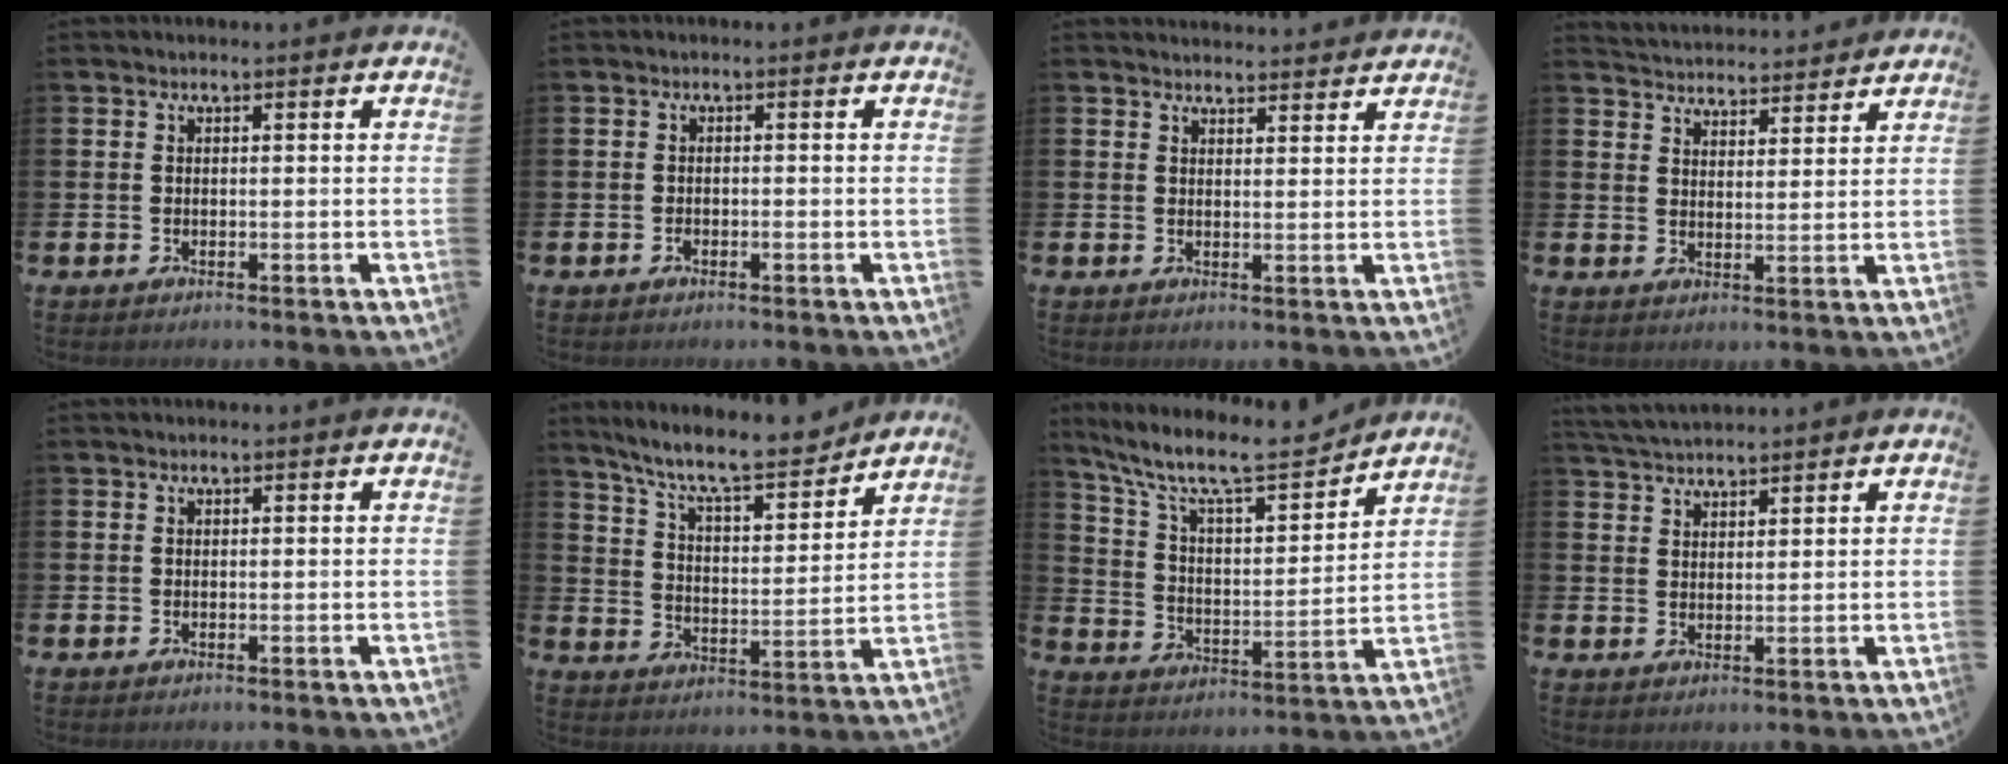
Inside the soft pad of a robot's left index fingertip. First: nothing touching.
{"total": 0.8, "force": [-0.5, 0.4, 0.4], "torque": [-0.004, -0.003, -0.011]}
{"total": 2.6, "force": [2.6, 0.3, -0.1], "torque": [0.009, -0.019, 0.044]}
{"total": 4.3, "force": [4.3, 0.5, -0.5], "torque": [-0.002, -0.032, 0.076]}
{"total": 0.0}
{"total": 9.9, "force": [8.9, 1.4, 3.9], "torque": [-0.104, -0.059, 0.153]}
{"total": 10.7, "force": [9.4, 2.4, 4.5], "torque": [-0.112, -0.065, 0.157]}
{"total": 3.6, "force": [3.5, 0.4, 0.5], "torque": [-0.014, -0.014, 0.065]}